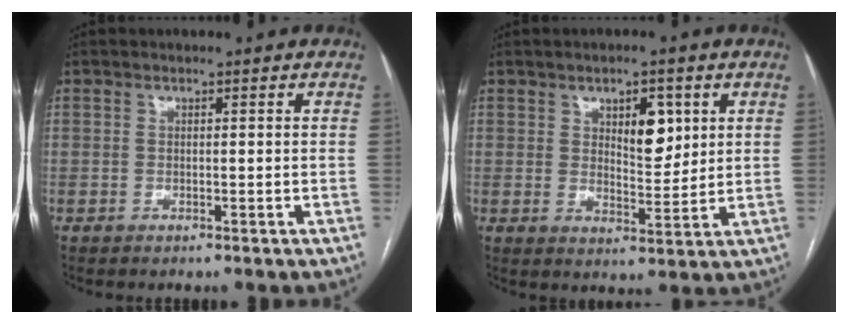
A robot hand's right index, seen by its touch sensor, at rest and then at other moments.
{"total": 6.0, "force": [2.4, 2.5, 4.9], "torque": [-0.074, -0.001, 0.042]}